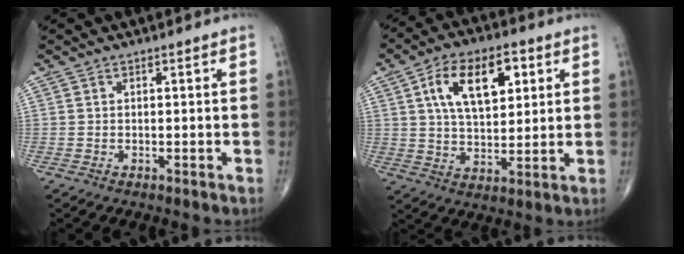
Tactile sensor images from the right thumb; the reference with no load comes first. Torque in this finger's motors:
{"motor_torque": [0.60, 2.26, 0.03, 0.02, 0.08]}